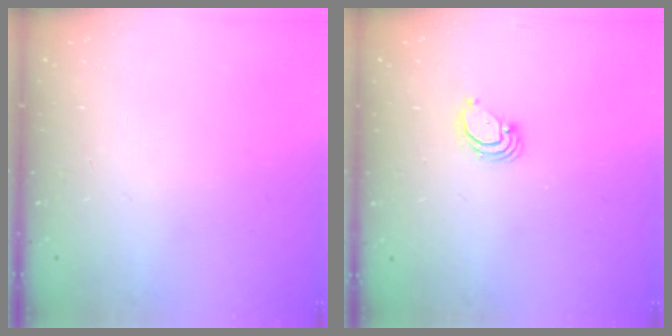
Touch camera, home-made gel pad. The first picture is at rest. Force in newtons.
{"total": 2.9, "press": 2.9, "slide": 0.3}